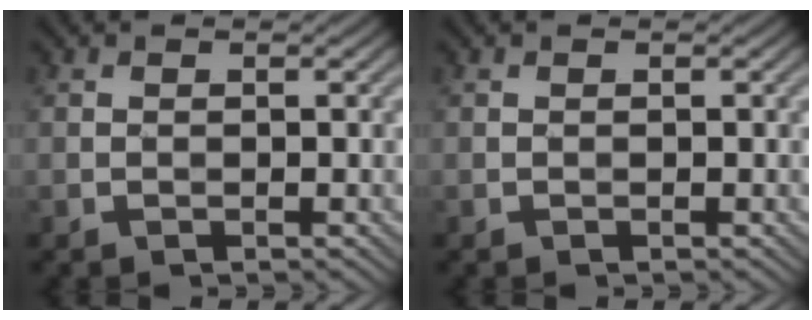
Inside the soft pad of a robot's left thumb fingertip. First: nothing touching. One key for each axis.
{"total": 0.0}